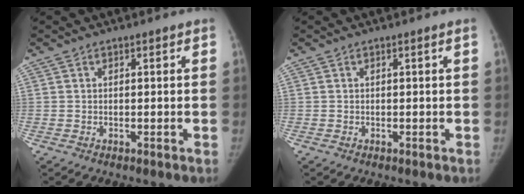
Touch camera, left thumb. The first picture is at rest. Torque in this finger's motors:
{"motor_torque": [-0.03, 0.03, 0.03, -0.07, -0.01]}